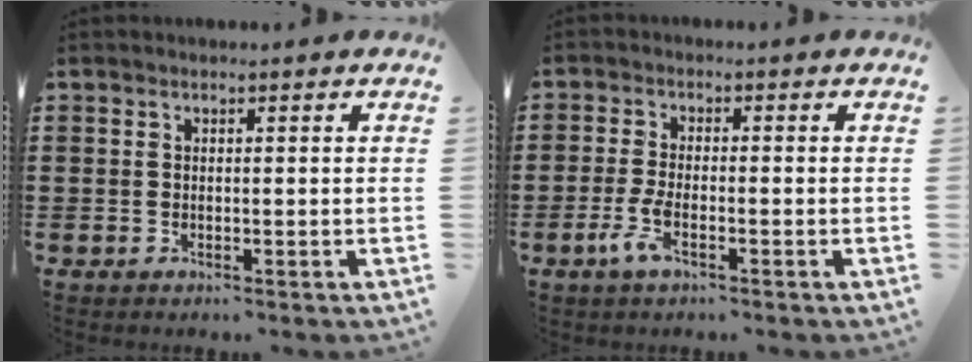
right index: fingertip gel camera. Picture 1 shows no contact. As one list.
[{"total": 3.8, "force": [-1.8, 0.9, 3.2], "torque": [-0.082, -0.011, -0.040]}]